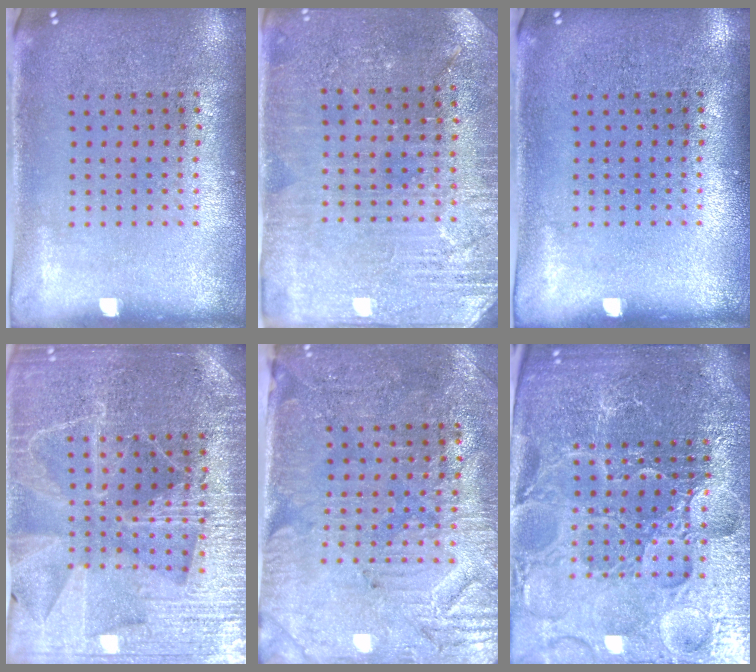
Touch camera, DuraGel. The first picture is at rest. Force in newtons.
{"total": 2.9, "press": 2.9, "slide": 0.4}
{"total": 0.0}
{"total": 4.5, "press": 4.2, "slide": 1.8}
{"total": 3.3, "press": 3.0, "slide": 1.3}
{"total": 6.0, "press": 5.4, "slide": 2.7}